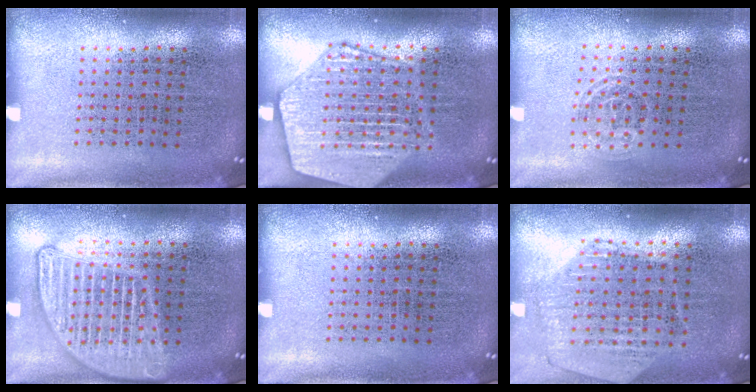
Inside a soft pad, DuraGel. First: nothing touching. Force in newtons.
{"total": 3.8, "press": 3.7, "slide": 0.3}
{"total": 0.9, "press": 0.7, "slide": 0.6}
{"total": 2.8, "press": 2.8, "slide": 0.2}
{"total": 0.0}
{"total": 0.6, "press": 0.6, "slide": 0.1}